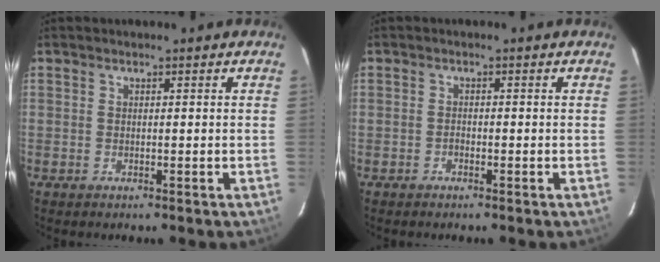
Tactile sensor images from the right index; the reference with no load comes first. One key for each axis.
{"total": 0.7, "fx": -0.6, "fy": 0.2, "fz": 0.2, "tx": -0.003, "ty": 0.001, "tz": -0.011}